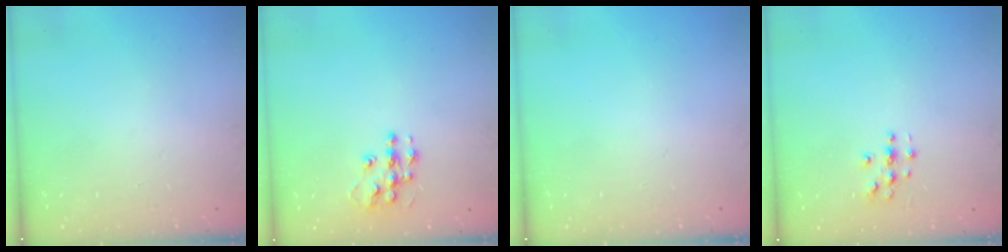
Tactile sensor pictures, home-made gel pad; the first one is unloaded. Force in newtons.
{"total": 9.6, "press": 9.6, "slide": 0.5}
{"total": 0.0}
{"total": 2.8, "press": 2.8, "slide": 0.3}